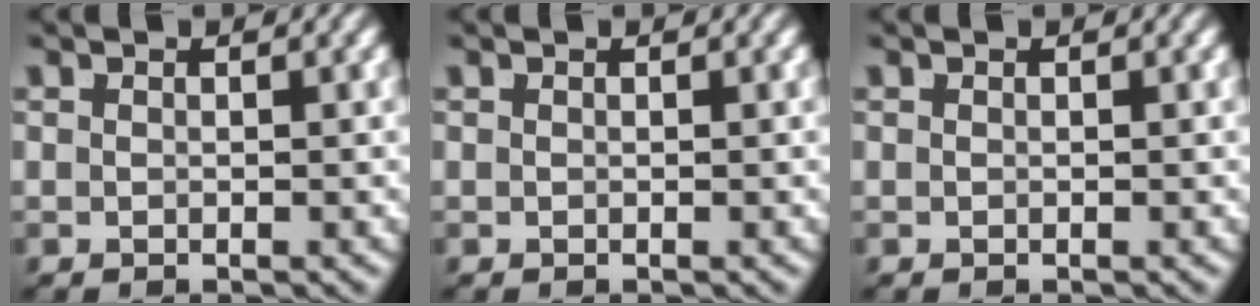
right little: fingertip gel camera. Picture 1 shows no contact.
{"total": 0.0}
{"total": 0.0}